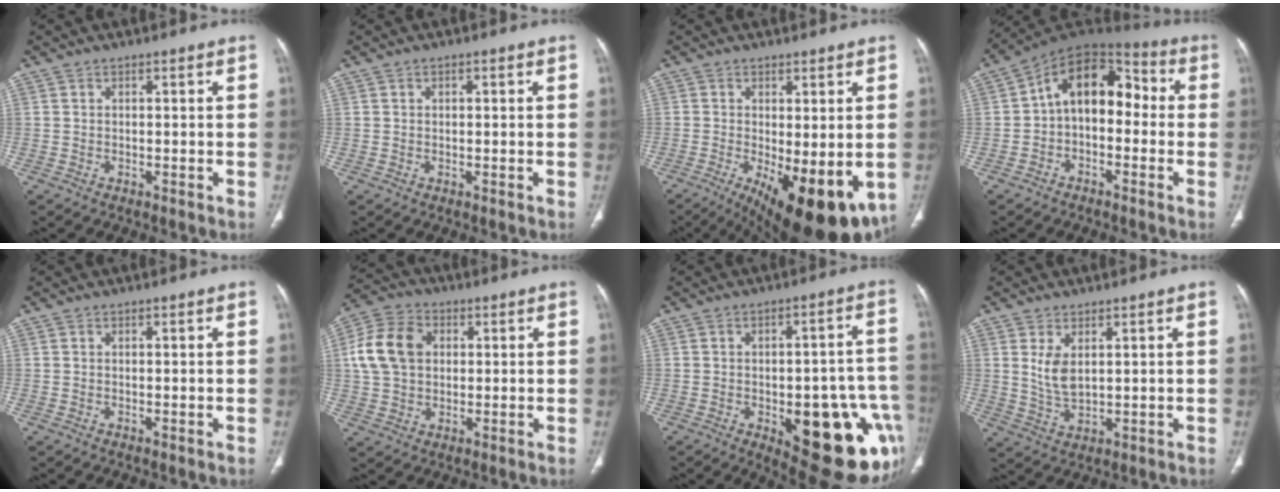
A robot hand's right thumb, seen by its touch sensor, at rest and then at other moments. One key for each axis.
{"total": 0.5, "fx": 0.1, "fy": 0.3, "fz": 0.4, "tx": -0.001, "ty": 0.000, "tz": 0.000}
{"total": 18.1, "fx": -6.1, "fy": 7.0, "fz": 15.6, "tx": -0.191, "ty": -0.030, "tz": -0.071}
{"total": 12.9, "fx": -0.6, "fy": 8.6, "fz": 9.5, "tx": -0.102, "ty": 0.049, "tz": -0.029}
{"total": 0.0}
{"total": 11.5, "fx": 2.0, "fy": 8.6, "fz": 7.4, "tx": -0.133, "ty": 0.016, "tz": 0.032}
{"total": 23.3, "fx": -7.8, "fy": 9.6, "fz": 19.7, "tx": -0.176, "ty": 0.020, "tz": -0.078}
{"total": 5.0, "fx": 1.6, "fy": 2.6, "fz": 4.0, "tx": -0.075, "ty": -0.015, "tz": 0.043}